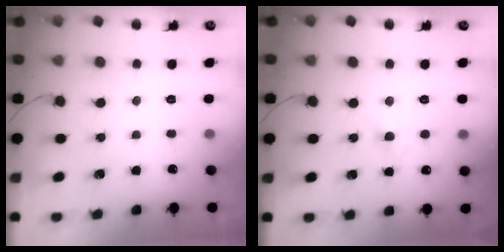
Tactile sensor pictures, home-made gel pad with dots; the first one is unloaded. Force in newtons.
{"total": 2.6, "press": 2.3, "slide": 1.1}